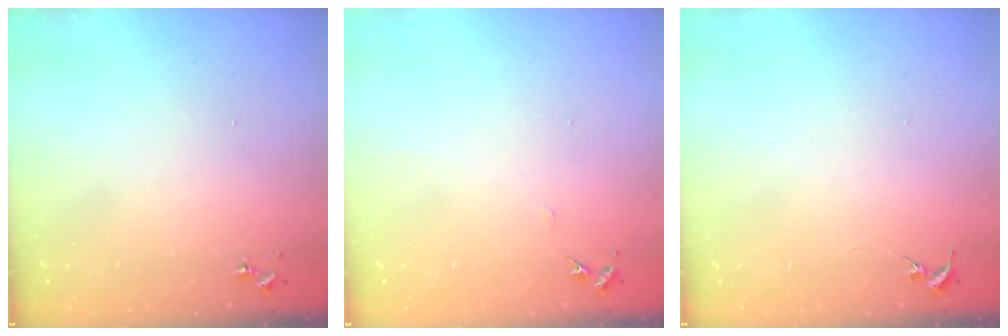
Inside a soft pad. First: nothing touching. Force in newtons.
{"total": 4.0, "press": 4.0, "slide": 0.5}
{"total": 0.0}